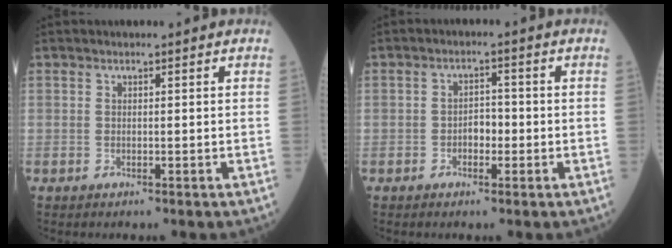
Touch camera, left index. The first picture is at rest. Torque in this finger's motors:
{"motor_torque": [-0.18, 0.16, 0.00, 0.00]}